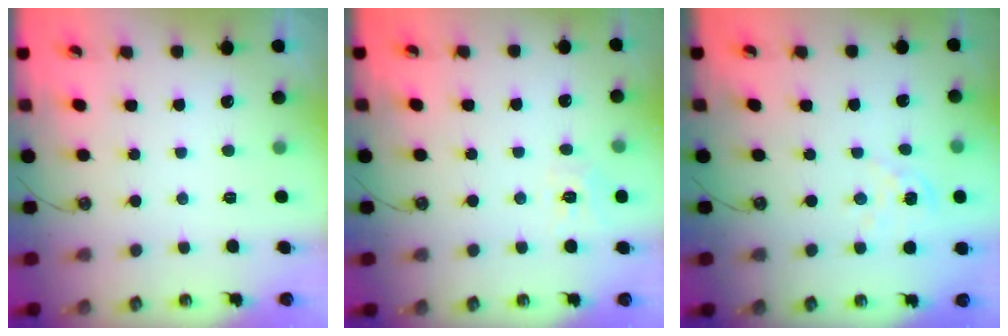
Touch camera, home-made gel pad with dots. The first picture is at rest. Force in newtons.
{"total": 7.3, "press": 7.3, "slide": 0.8}
{"total": 2.6, "press": 2.6, "slide": 0.4}